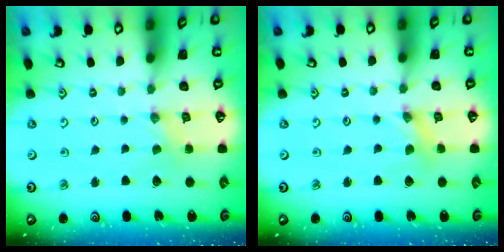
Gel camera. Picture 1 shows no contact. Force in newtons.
{"total": 1.7, "press": 1.6, "slide": 0.3}